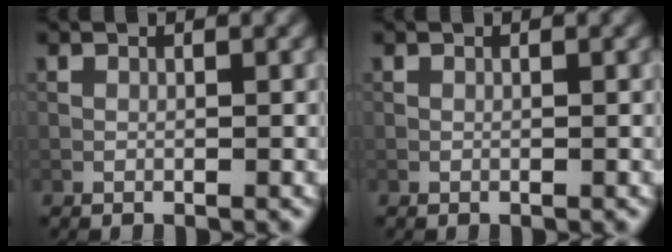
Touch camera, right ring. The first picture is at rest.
{"total": 0.0}